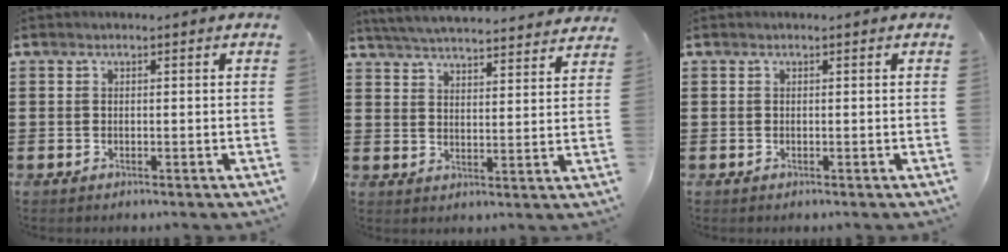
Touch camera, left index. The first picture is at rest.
{"total": 5.2, "force": [5.0, -0.3, 1.0], "torque": [-0.042, -0.032, 0.088]}
{"total": 0.0}